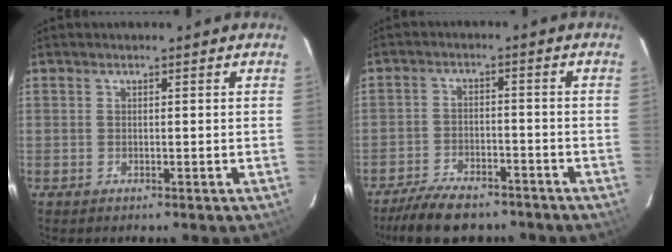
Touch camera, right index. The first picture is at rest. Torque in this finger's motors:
{"motor_torque": [0.97, -0.81, 0.33, 0.05]}